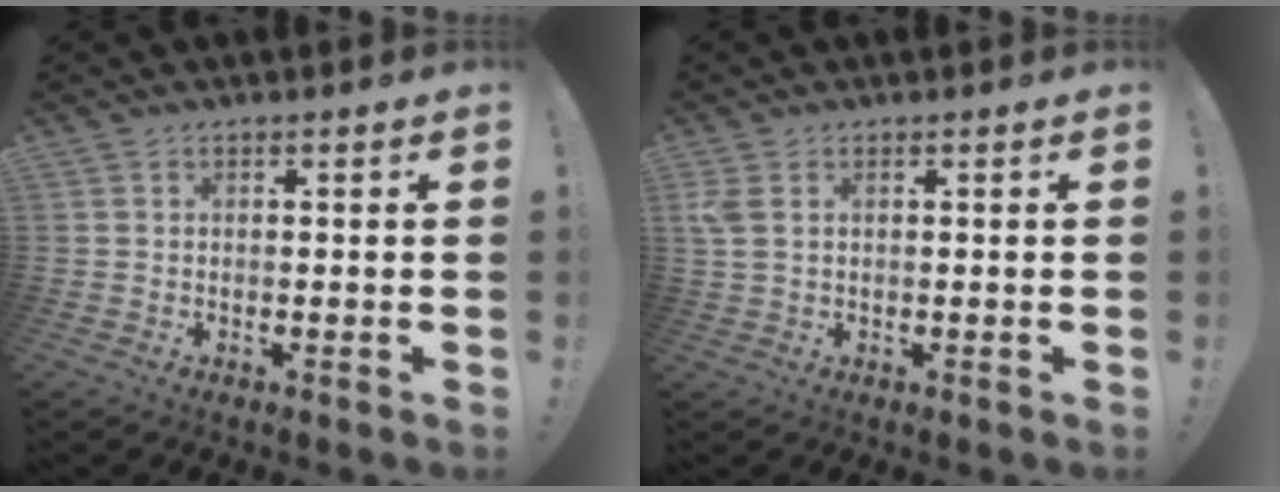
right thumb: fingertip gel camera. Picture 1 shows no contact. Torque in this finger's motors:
{"motor_torque": [0.00, 0.00, 0.16, -0.14, 0.00]}